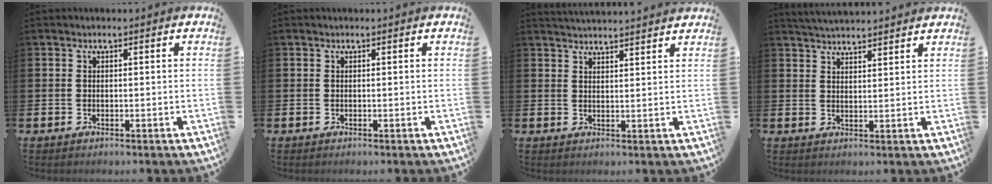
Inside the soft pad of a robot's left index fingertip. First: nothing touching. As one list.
[{"total": 0.0}, {"total": 3.2, "force": [3.2, -0.3, 0.0], "torque": [-0.004, -0.018, 0.058]}, {"total": 3.7, "force": [3.7, 0.1, 0.1], "torque": [-0.010, -0.016, 0.068]}]